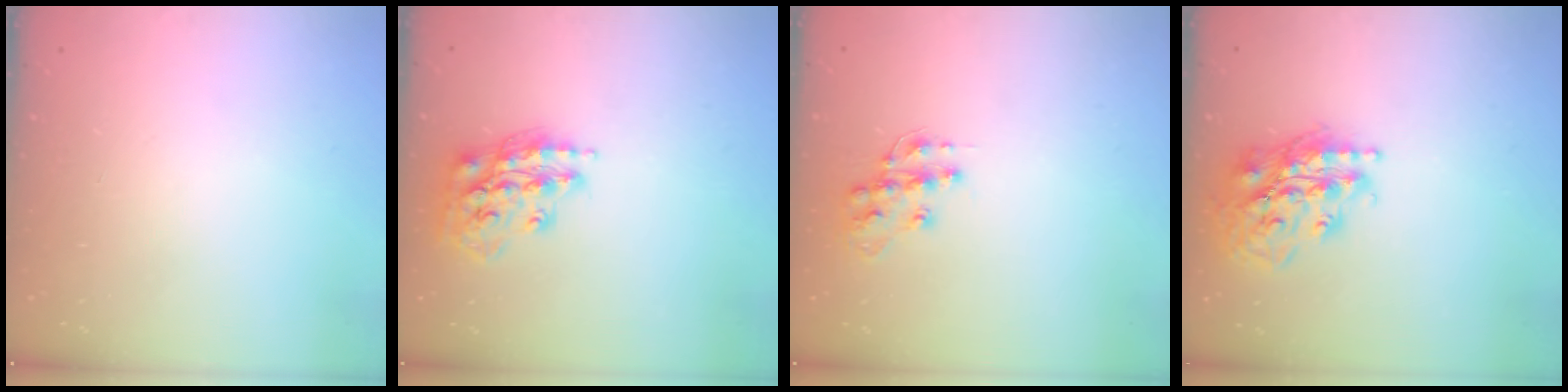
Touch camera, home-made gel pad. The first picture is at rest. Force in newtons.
{"total": 16.3, "press": 16.2, "slide": 1.1}
{"total": 11.6, "press": 11.5, "slide": 0.8}
{"total": 19.9, "press": 19.8, "slide": 2.4}